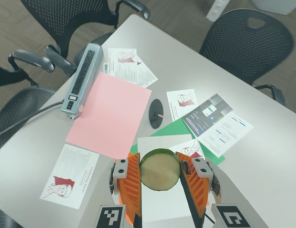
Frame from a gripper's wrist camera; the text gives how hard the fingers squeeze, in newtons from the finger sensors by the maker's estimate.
{"total": 11.6, "left": 11.7, "right": 11.5}